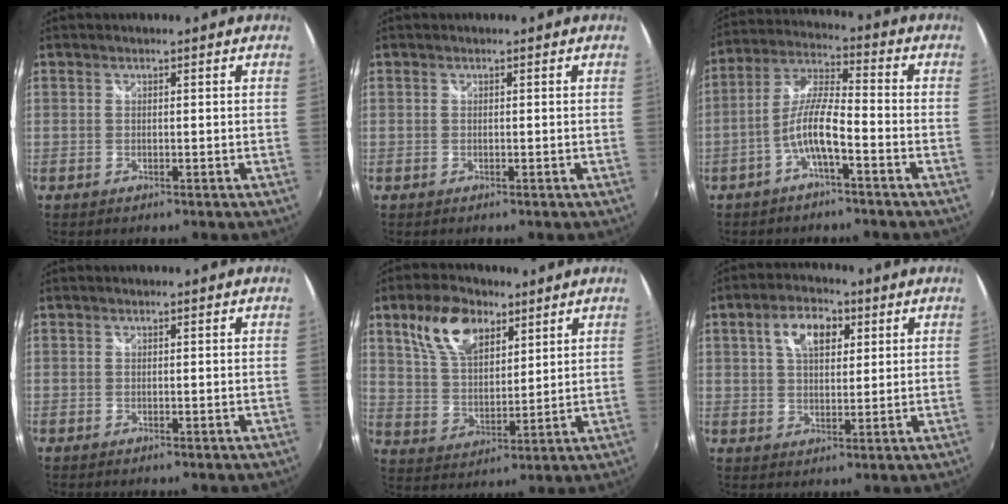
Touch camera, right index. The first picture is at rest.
{"total": 0.0}
{"total": 7.8, "force": [-3.7, 1.4, 6.7], "torque": [-0.149, 0.011, -0.071]}
{"total": 0.0}
{"total": 11.7, "force": [6.7, 6.2, 7.2], "torque": [-0.138, 0.019, 0.131]}
{"total": 7.8, "force": [3.0, 4.4, 5.6], "torque": [-0.099, 0.020, 0.050]}